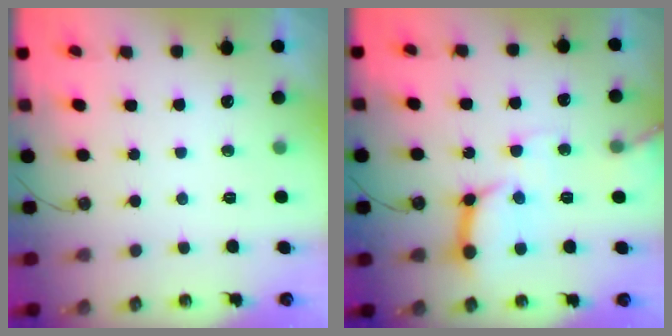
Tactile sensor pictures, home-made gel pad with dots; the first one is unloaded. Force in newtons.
{"total": 13.6, "press": 13.5, "slide": 1.8}